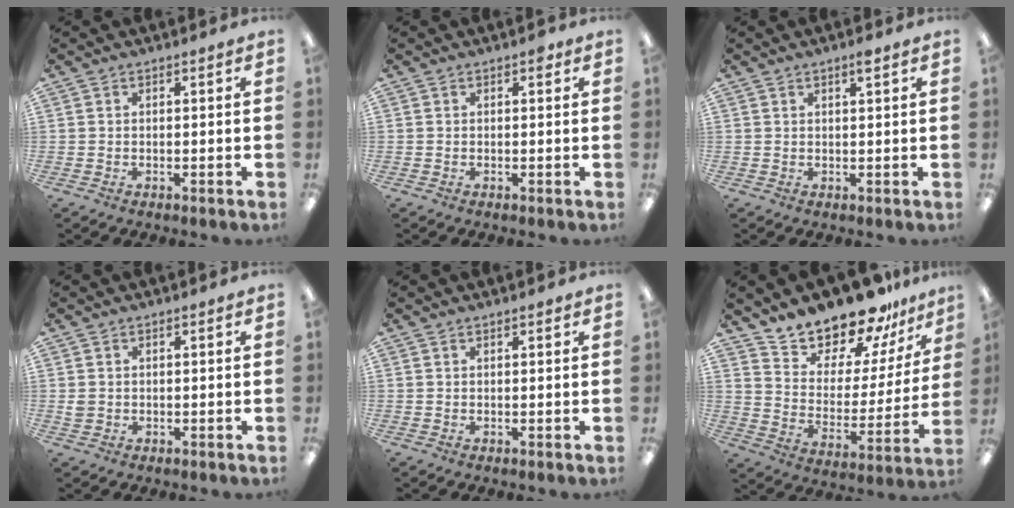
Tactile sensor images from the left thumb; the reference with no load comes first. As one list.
[{"total": 1.6, "force": [0.8, 0.8, 1.1], "torque": [-0.007, -0.002, 0.009]}, {"total": 2.1, "force": [1.5, 0.3, 1.5], "torque": [-0.023, -0.001, 0.024]}, {"total": 1.6, "force": [0.3, 1.4, 0.6], "torque": [-0.004, 0.002, 0.002]}, {"total": 0.8, "force": [0.6, 0.2, 0.4], "torque": [-0.009, 0.001, 0.010]}, {"total": 17.9, "force": [16.8, 5.2, 3.4], "torque": [-0.065, -0.150, 0.296]}]